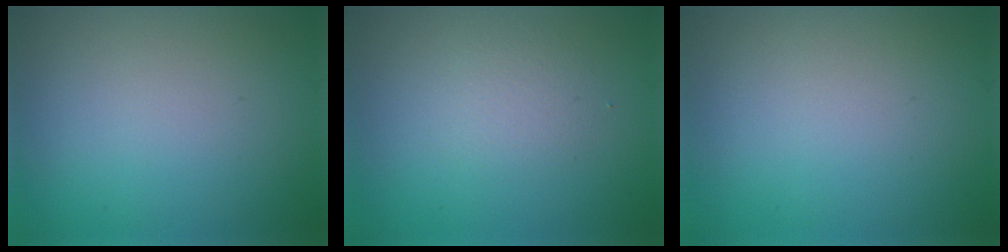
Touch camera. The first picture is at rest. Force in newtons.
{"total": 1.6, "press": 1.6, "slide": 0.2}
{"total": 0.0}